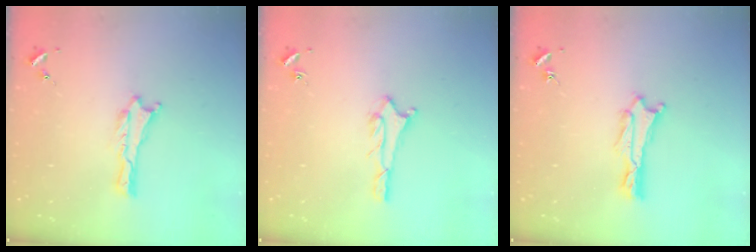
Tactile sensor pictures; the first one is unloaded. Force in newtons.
{"total": 1.6, "press": 1.6, "slide": 0.1}
{"total": 1.0, "press": 1.0, "slide": 0.1}